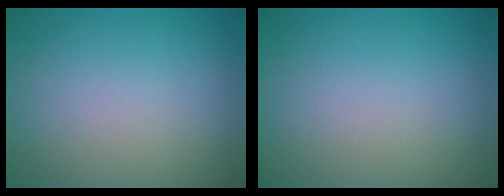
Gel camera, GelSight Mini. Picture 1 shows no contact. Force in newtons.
{"total": 0.0}